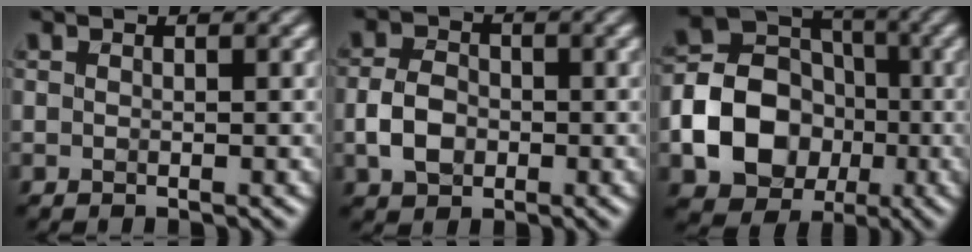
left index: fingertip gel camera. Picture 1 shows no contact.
{"total": 3.5, "force": [-0.9, 2.6, 2.2], "torque": [-0.045, 0.005, -0.021]}
{"total": 10.3, "force": [-2.6, 8.3, 5.5], "torque": [-0.095, -0.009, -0.068]}